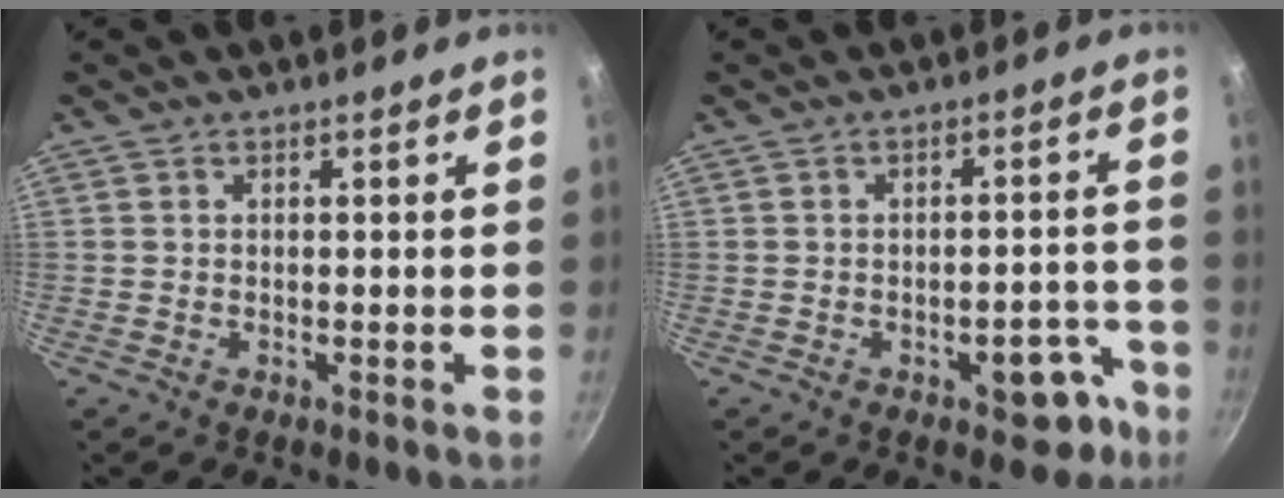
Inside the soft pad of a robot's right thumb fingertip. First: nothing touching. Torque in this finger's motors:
{"motor_torque": [0.87, 0.61, 0.57, -0.44, 0.00]}